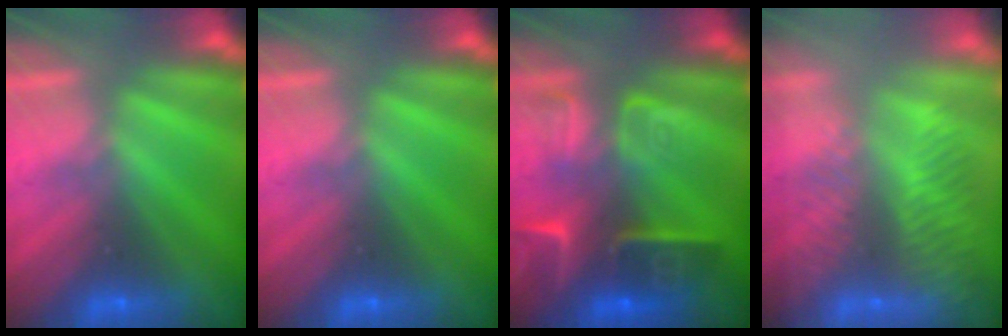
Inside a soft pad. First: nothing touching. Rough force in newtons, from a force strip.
{"total": 0.0}
{"total": 6.2}
{"total": 8.6}